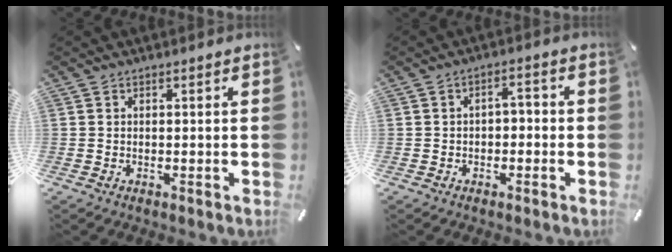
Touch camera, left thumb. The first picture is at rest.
{"total": 2.8, "force": [-1.3, 1.5, 2.0], "torque": [-0.034, 0.014, -0.027]}